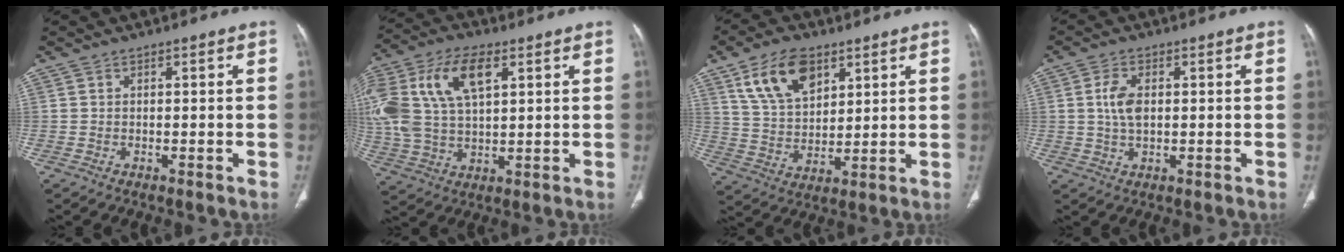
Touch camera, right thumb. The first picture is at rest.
{"total": 20.1, "force": [6.6, 11.0, 15.4], "torque": [-0.350, 0.013, 0.125]}
{"total": 12.8, "force": [6.9, 7.4, 7.9], "torque": [-0.120, -0.025, 0.135]}
{"total": 5.0, "force": [0.7, 2.7, 4.1], "torque": [-0.087, -0.001, 0.013]}